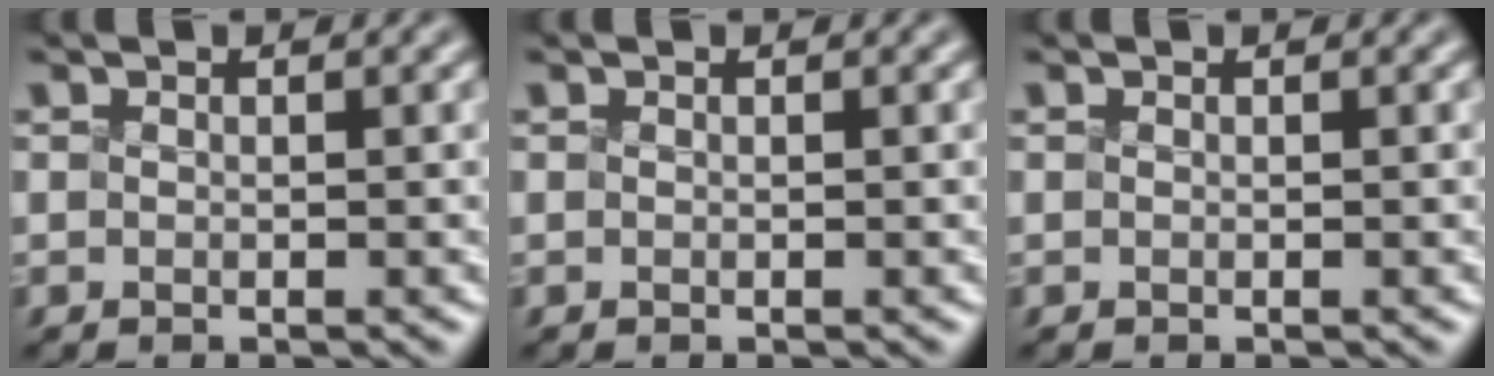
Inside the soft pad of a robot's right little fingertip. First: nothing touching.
{"total": 0.0}
{"total": 0.0}